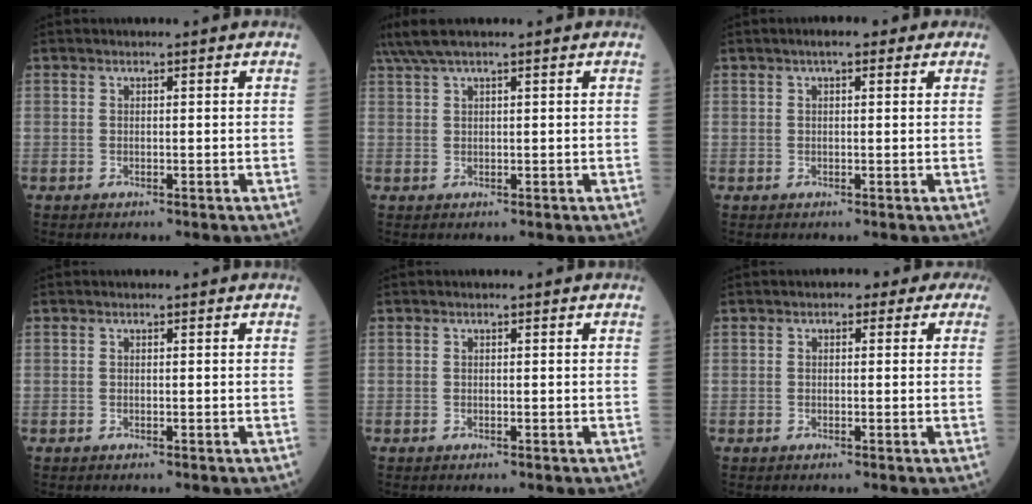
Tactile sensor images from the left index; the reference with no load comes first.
{"total": 4.4, "force": [3.4, 0.1, 2.8], "torque": [-0.066, 0.032, 0.072]}
{"total": 2.7, "force": [1.5, 1.0, 2.1], "torque": [-0.033, 0.017, 0.017]}
{"total": 0.0}
{"total": 0.0}
{"total": 3.2, "force": [1.4, 2.0, 2.0], "torque": [-0.017, 0.021, 0.004]}